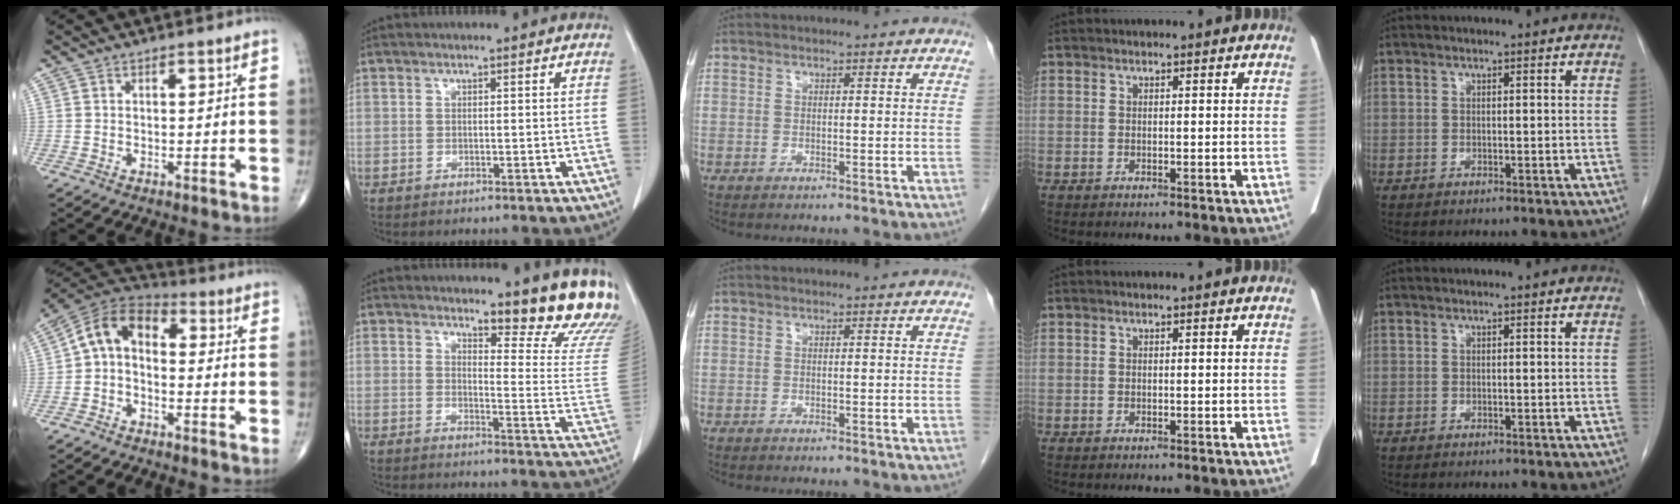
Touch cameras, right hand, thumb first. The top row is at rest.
{"thumb": {"total": 9.3, "force": [-0.2, 6.1, 6.9], "torque": [-0.109, 0.035, -0.024]}, "index": {"total": 13.6, "force": [12.2, 1.3, 5.7], "torque": [-0.052, -0.099, 0.126]}}